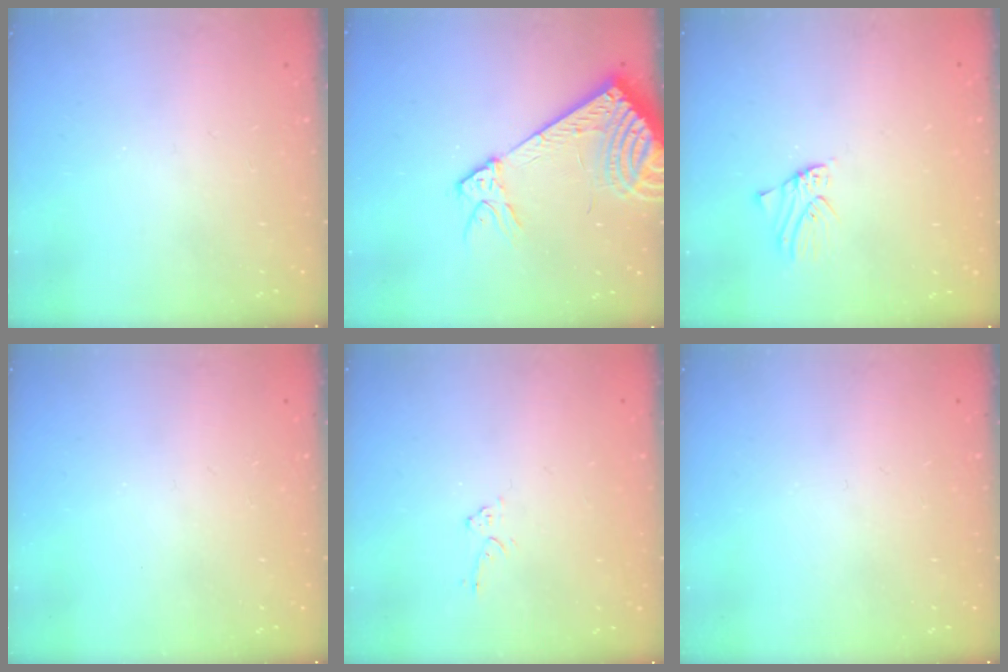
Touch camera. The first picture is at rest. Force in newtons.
{"total": 13.4, "press": 13.1, "slide": 2.9}
{"total": 1.1, "press": 1.1, "slide": 0.1}
{"total": 0.0}
{"total": 4.1, "press": 4.0, "slide": 0.5}
{"total": 0.0}